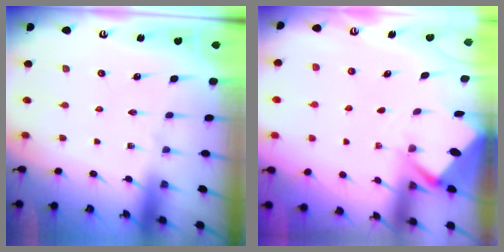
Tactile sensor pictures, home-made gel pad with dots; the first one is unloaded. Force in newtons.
{"total": 2.5, "press": 2.5, "slide": 0.3}